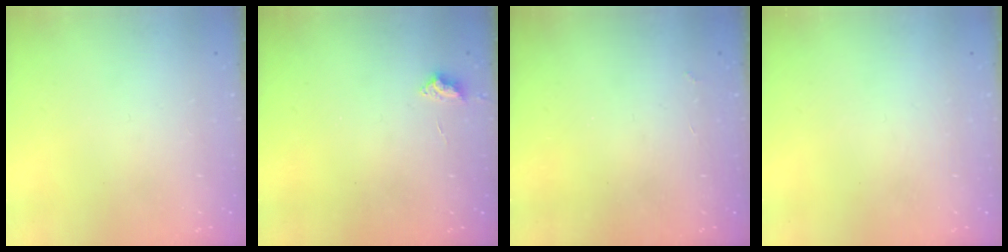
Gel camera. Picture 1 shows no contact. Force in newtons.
{"total": 2.7, "press": 2.6, "slide": 0.5}
{"total": 2.9, "press": 2.9, "slide": 0.5}
{"total": 0.0}